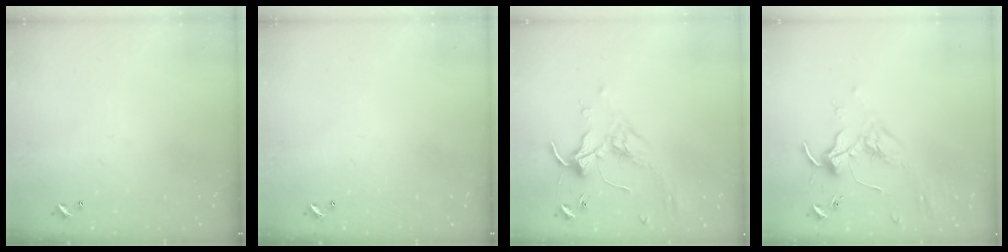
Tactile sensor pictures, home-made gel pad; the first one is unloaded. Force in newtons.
{"total": 0.0}
{"total": 0.8, "press": 0.5, "slide": 0.6}
{"total": 1.7, "press": 1.5, "slide": 0.7}